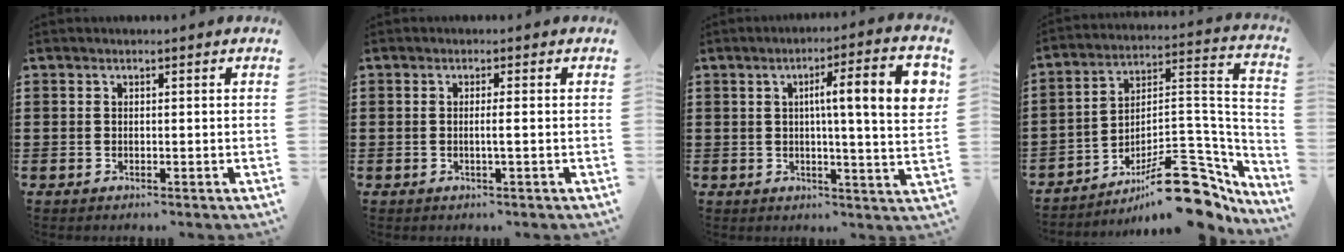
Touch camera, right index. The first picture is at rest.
{"total": 1.5, "force": [-0.2, -0.4, 1.4], "torque": [-0.025, -0.005, -0.006]}
{"total": 10.8, "force": [2.1, 0.9, 10.5], "torque": [-0.170, -0.003, 0.026]}
{"total": 14.9, "force": [-9.6, 5.7, 9.8], "torque": [-0.109, 0.045, -0.160]}